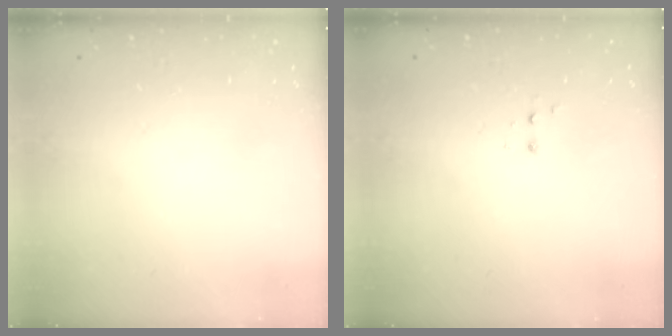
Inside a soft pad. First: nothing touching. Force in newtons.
{"total": 2.8, "press": 2.8, "slide": 0.5}